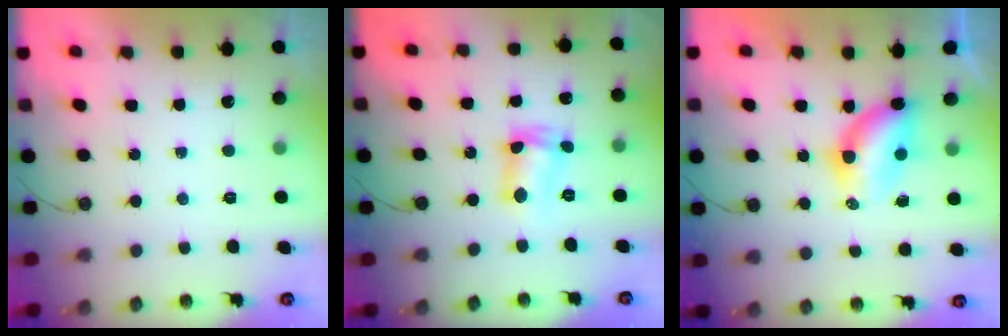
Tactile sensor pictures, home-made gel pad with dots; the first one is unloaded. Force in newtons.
{"total": 8.3, "press": 7.9, "slide": 2.4}
{"total": 7.9, "press": 6.9, "slide": 3.8}